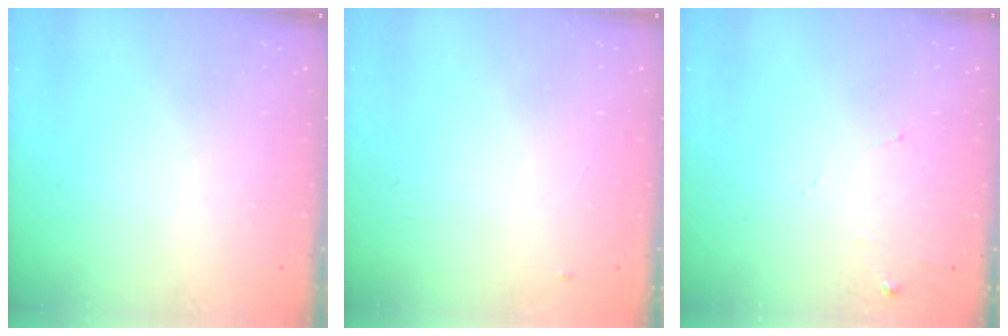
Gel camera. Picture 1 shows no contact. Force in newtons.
{"total": 2.8, "press": 2.8, "slide": 0.4}
{"total": 5.9, "press": 5.8, "slide": 0.7}